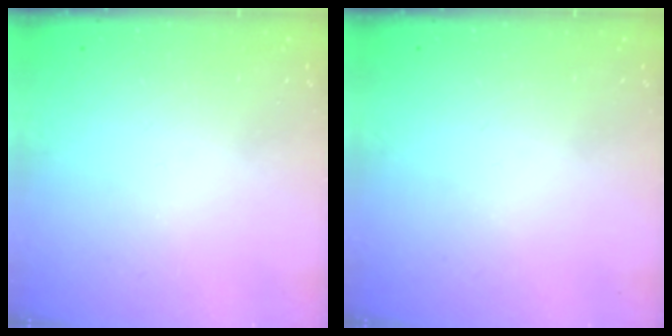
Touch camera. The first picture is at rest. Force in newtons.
{"total": 0.0}